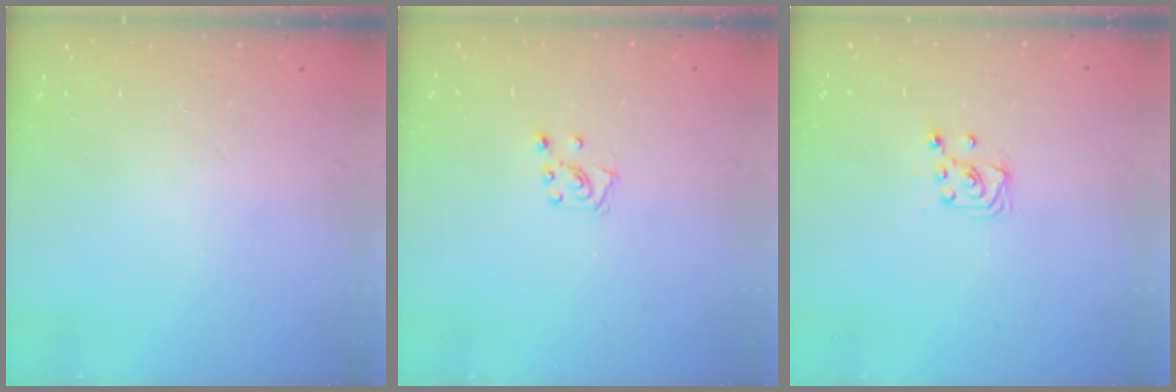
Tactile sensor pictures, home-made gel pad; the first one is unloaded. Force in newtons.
{"total": 5.9, "press": 5.8, "slide": 0.7}
{"total": 4.3, "press": 4.3, "slide": 0.3}